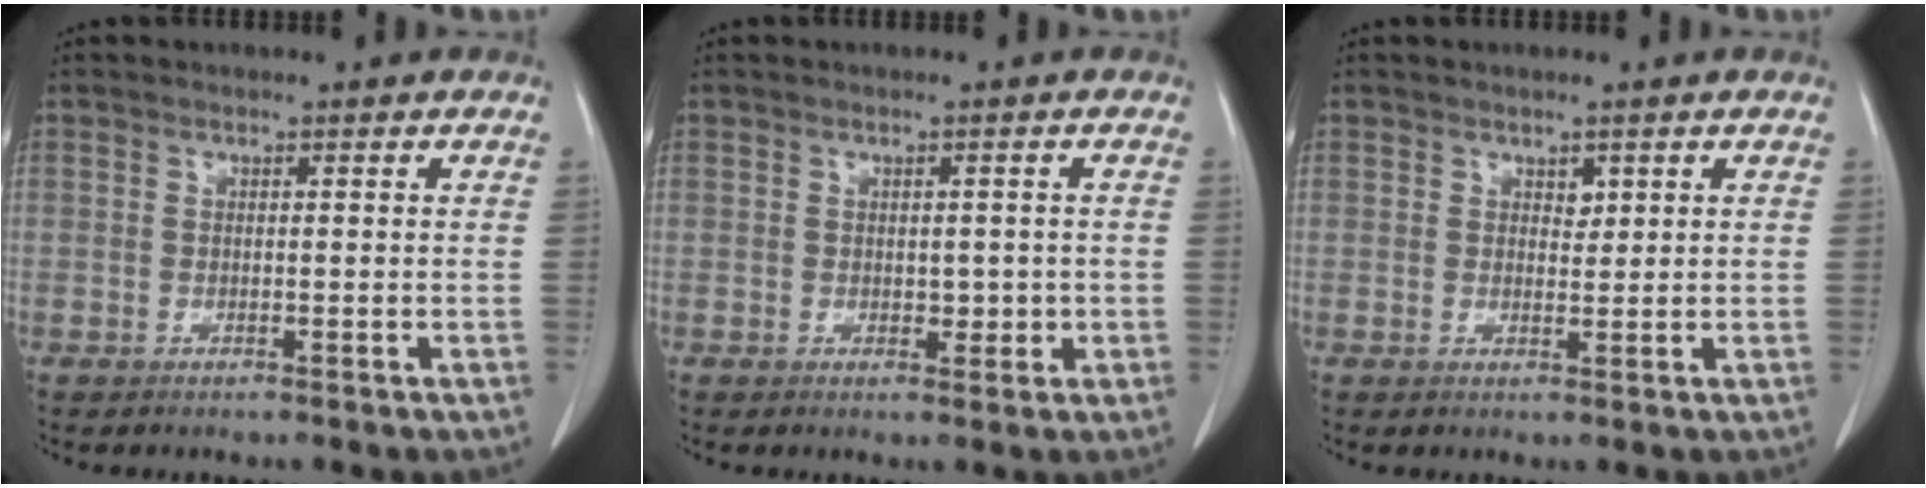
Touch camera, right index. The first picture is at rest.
{"total": 2.2, "force": [-0.2, 1.4, 1.7], "torque": [-0.019, 0.003, 0.002]}
{"total": 1.3, "force": [0.7, 0.8, 0.8], "torque": [-0.007, -0.005, 0.012]}